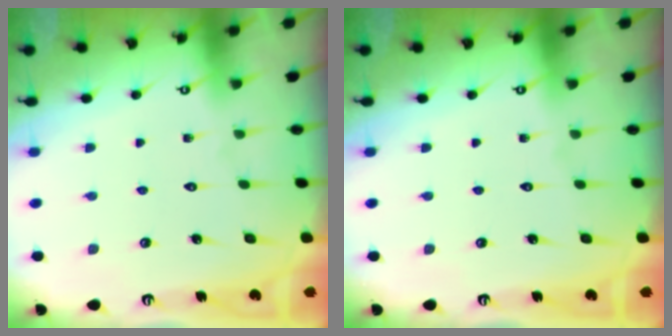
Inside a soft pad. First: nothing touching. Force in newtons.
{"total": 0.0}